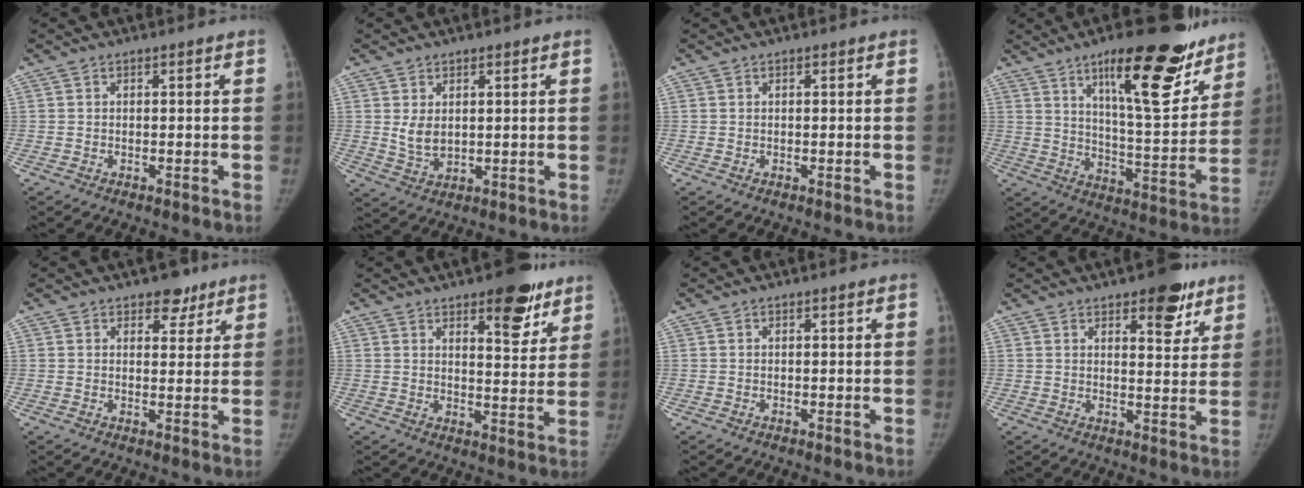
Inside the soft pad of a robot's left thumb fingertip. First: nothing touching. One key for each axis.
{"total": 4.4, "fx": 1.2, "fy": 2.9, "fz": 3.1, "tx": -0.047, "ty": -0.017, "tz": 0.033}
{"total": 0.0}
{"total": 22.4, "fx": 13.8, "fy": 6.6, "fz": 16.4, "tx": -0.194, "ty": -0.073, "tz": 0.212}
{"total": 4.6, "fx": 3.1, "fy": 2.7, "fz": 2.0, "tx": 0.001, "ty": -0.016, "tz": 0.043}
{"total": 11.4, "fx": 7.2, "fy": 4.4, "fz": 7.7, "tx": -0.064, "ty": -0.040, "tz": 0.097}
{"total": 0.0}
{"total": 9.0, "fx": 5.5, "fy": 3.8, "fz": 6.0, "tx": -0.049, "ty": -0.028, "tz": 0.073}